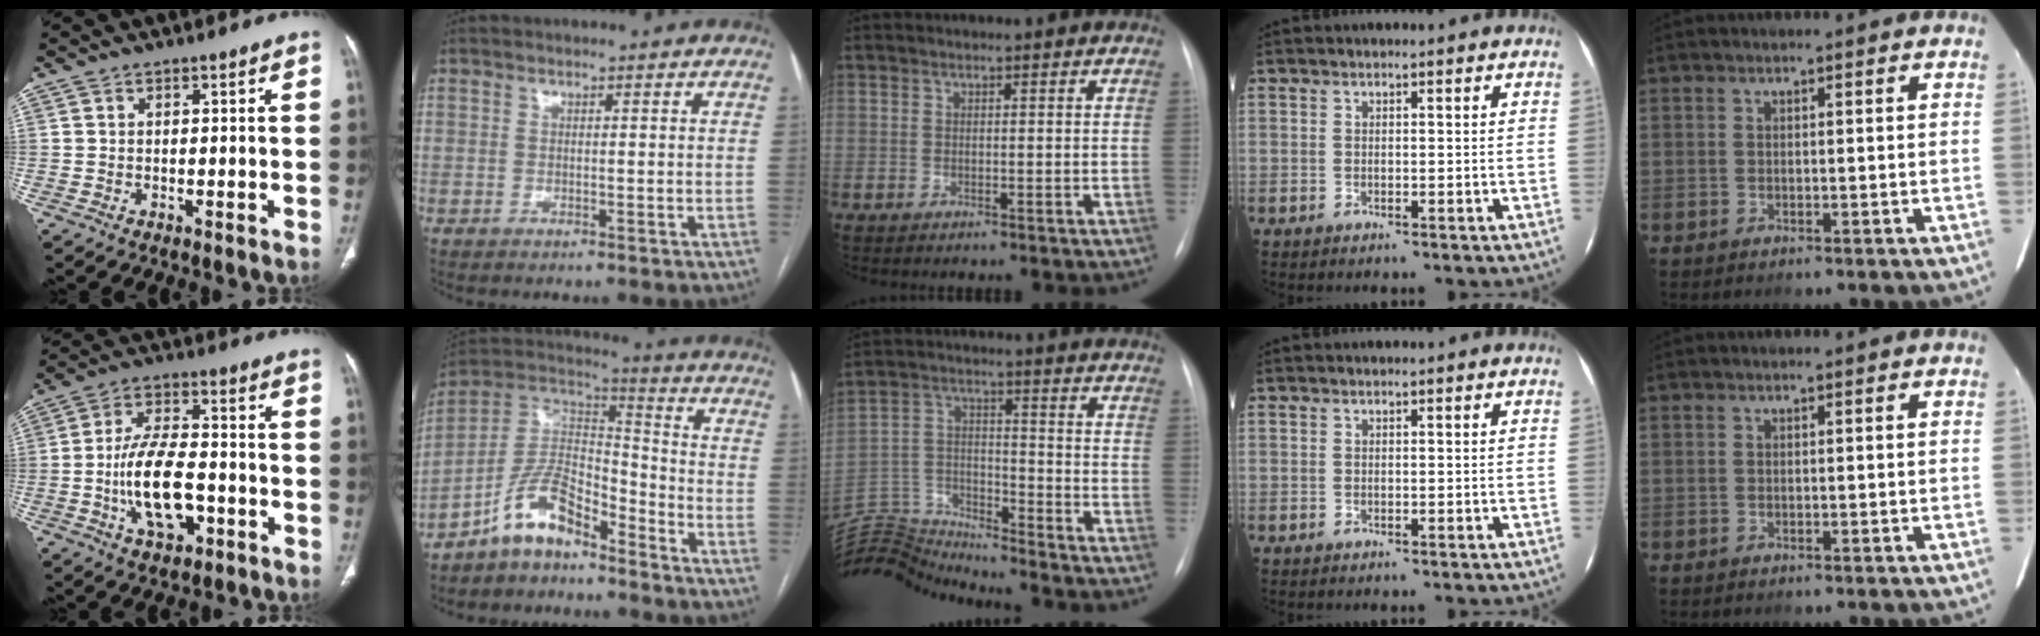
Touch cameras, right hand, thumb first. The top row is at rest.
{"thumb": {"total": 13.4, "force": [-3.7, 6.7, 11.1], "torque": [-0.197, 0.024, -0.063]}, "index": {"total": 10.2, "force": [-7.4, 4.1, 5.8], "torque": [-0.118, 0.031, -0.143]}, "middle": {"total": 13.1, "force": [-13.0, -0.7, -0.1], "torque": [-0.002, 0.033, -0.241]}}